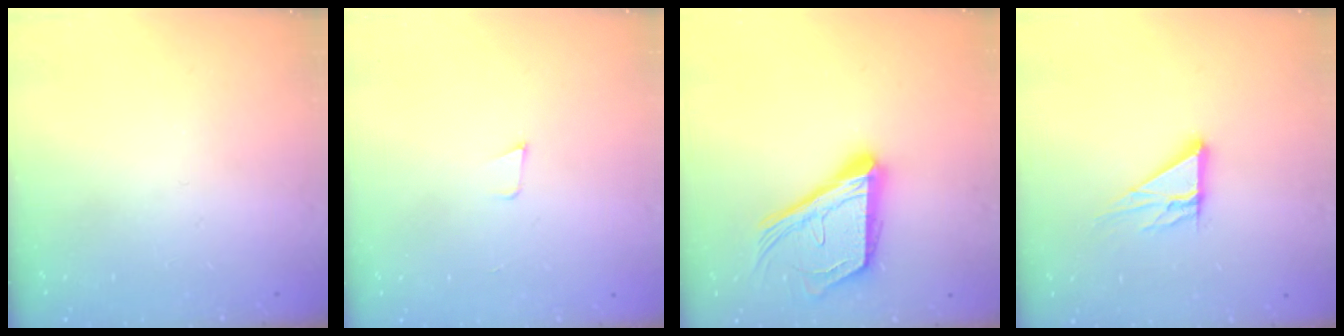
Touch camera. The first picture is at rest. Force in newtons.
{"total": 3.4, "press": 2.1, "slide": 2.7}
{"total": 19.7, "press": 19.6, "slide": 2.3}
{"total": 9.0, "press": 9.0, "slide": 0.7}